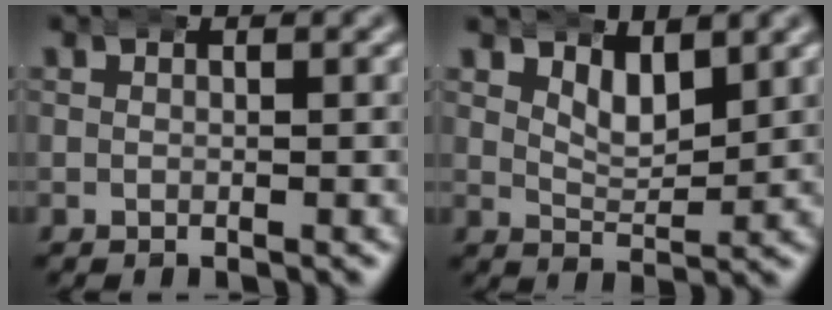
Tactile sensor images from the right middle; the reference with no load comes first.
{"total": 3.1, "force": [2.4, 1.1, 1.6], "torque": [-0.027, -0.017, 0.046]}